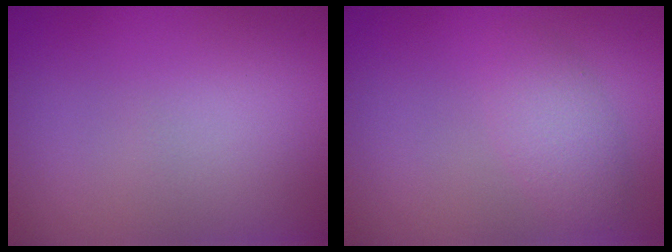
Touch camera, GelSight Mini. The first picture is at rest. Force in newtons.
{"total": 2.3, "press": 2.3, "slide": 0.1}